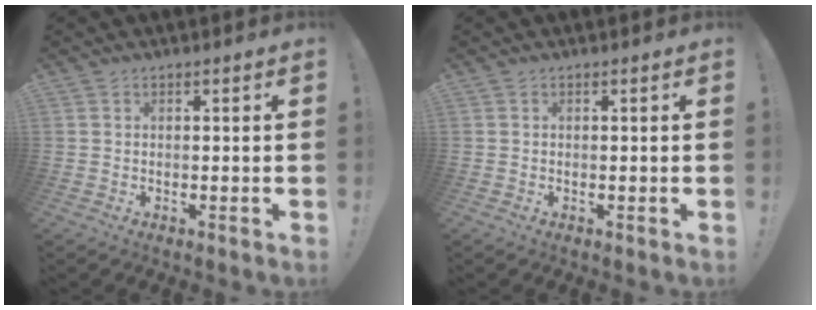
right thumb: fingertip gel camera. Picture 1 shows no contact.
{"total": 0.0}